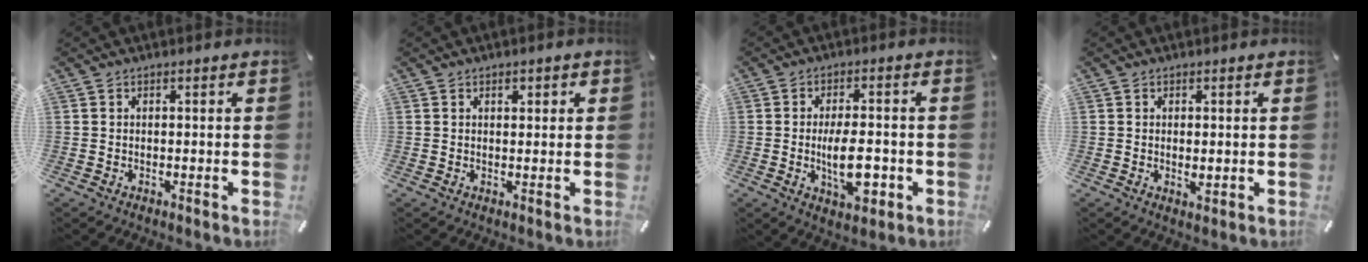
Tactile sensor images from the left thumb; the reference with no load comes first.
{"total": 1.6, "force": [0.7, 1.0, 1.1], "torque": [-0.014, 0.003, 0.008]}
{"total": 10.2, "force": [-2.1, 4.8, 8.8], "torque": [-0.151, -0.002, -0.036]}
{"total": 1.6, "force": [0.2, 0.9, 1.3], "torque": [-0.019, -0.002, 0.001]}